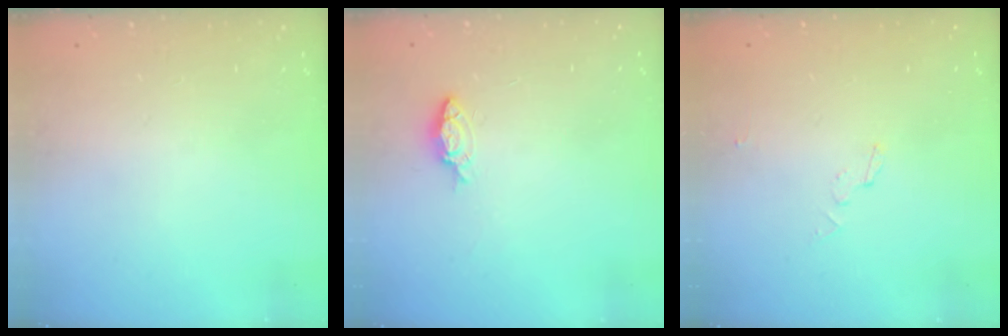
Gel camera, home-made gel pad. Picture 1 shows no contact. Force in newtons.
{"total": 5.0, "press": 4.9, "slide": 0.8}
{"total": 3.2, "press": 3.2, "slide": 0.3}